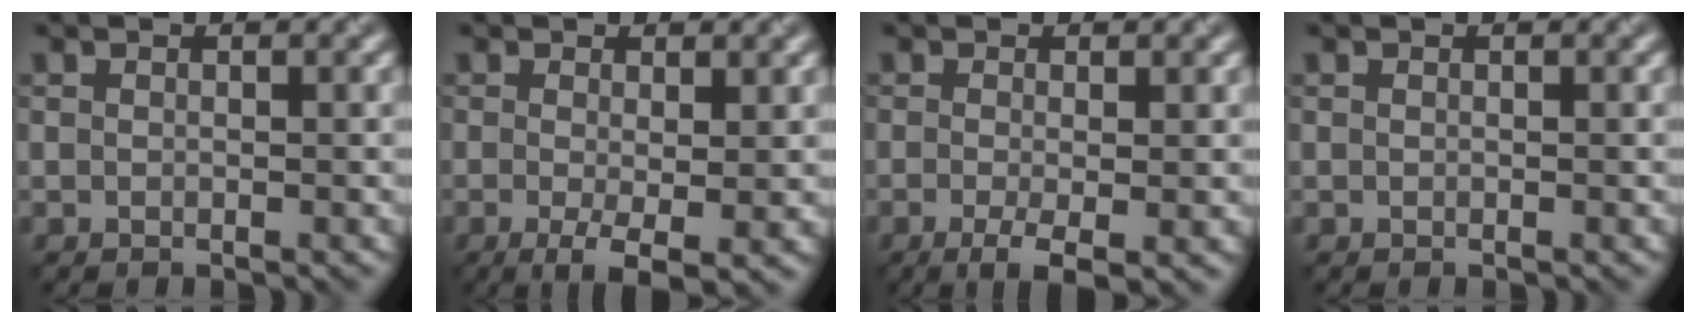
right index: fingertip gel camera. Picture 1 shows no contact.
{"total": 3.6, "force": [-0.7, 0.8, 3.5], "torque": [-0.066, -0.013, -0.012]}
{"total": 3.2, "force": [-1.0, 0.8, 3.0], "torque": [-0.057, -0.011, -0.018]}
{"total": 0.0}